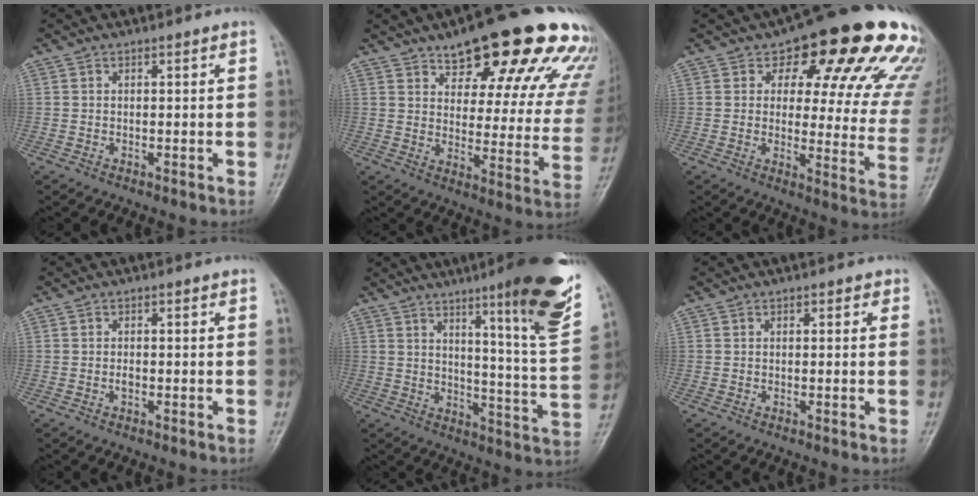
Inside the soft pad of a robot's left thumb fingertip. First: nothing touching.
{"total": 26.2, "force": [17.4, 9.4, 17.2], "torque": [-0.190, -0.055, 0.224]}
{"total": 23.1, "force": [13.8, 10.3, 15.4], "torque": [-0.146, -0.052, 0.158]}
{"total": 0.9, "force": [-0.2, 0.6, 0.7], "torque": [-0.009, 0.001, -0.005]}
{"total": 19.8, "force": [11.4, 2.1, 16.1], "torque": [-0.185, -0.064, 0.159]}
{"total": 1.2, "force": [0.5, 0.9, 0.6], "torque": [0.009, 0.001, 0.001]}